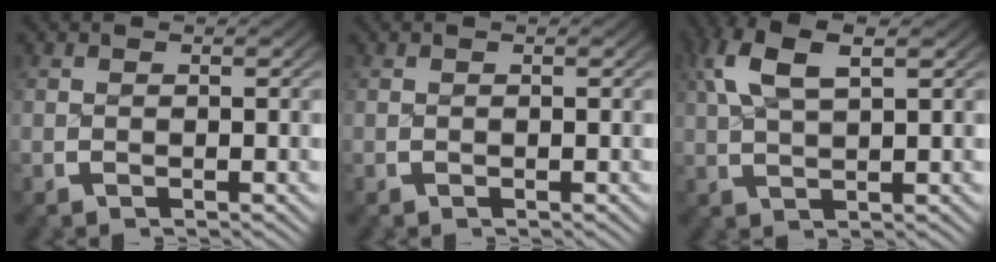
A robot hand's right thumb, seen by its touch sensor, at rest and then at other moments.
{"total": 0.0}
{"total": 4.9, "force": [2.8, 1.5, 3.7], "torque": [-0.081, 0.009, 0.059]}